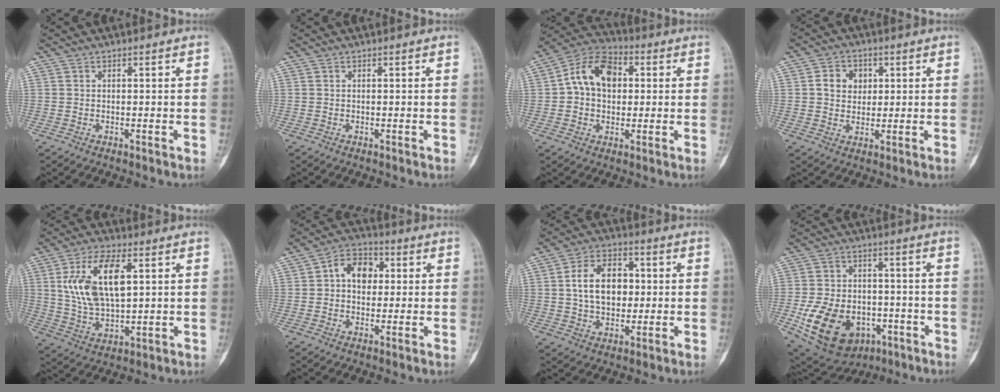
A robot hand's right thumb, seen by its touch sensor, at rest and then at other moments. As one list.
[{"total": 0.0}, {"total": 12.4, "force": [1.9, 8.8, 8.5], "torque": [-0.119, 0.023, 0.021]}, {"total": 5.8, "force": [1.3, 4.8, 2.9], "torque": [-0.020, 0.000, 0.019]}, {"total": 14.7, "force": [3.9, 7.1, 12.3], "torque": [-0.229, -0.008, 0.080]}, {"total": 8.3, "force": [1.3, 6.1, 5.4], "torque": [-0.058, 0.017, 0.011]}, {"total": 12.3, "force": [1.3, 8.3, 8.9], "torque": [-0.126, 0.011, 0.021]}, {"total": 17.9, "force": [-6.0, 12.7, 11.2], "torque": [-0.185, 0.020, -0.080]}]